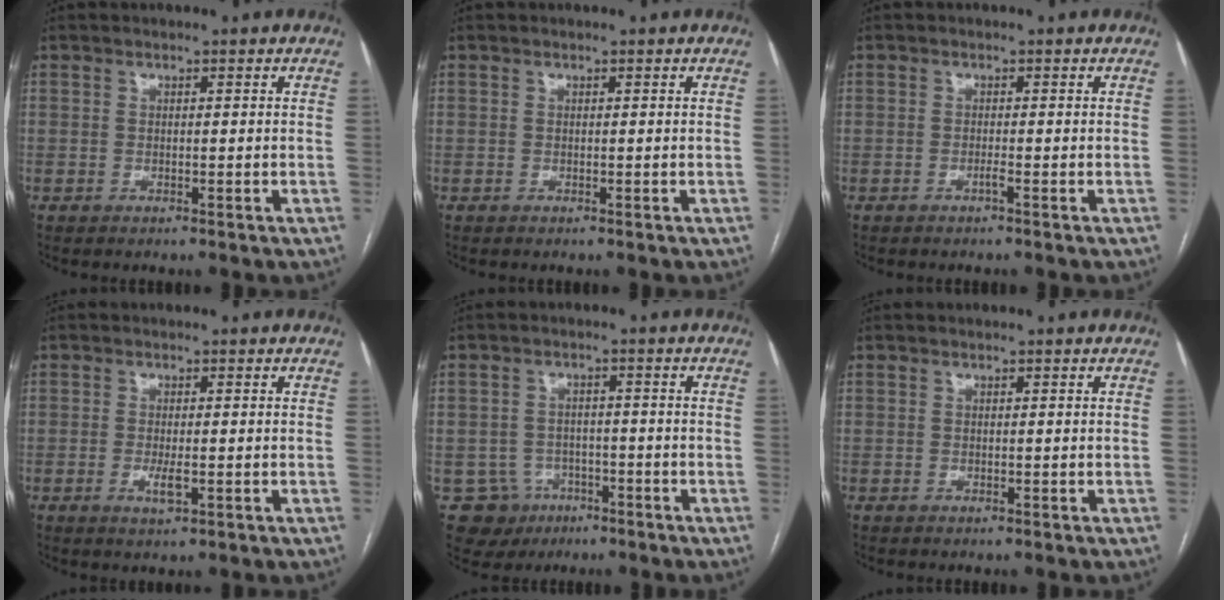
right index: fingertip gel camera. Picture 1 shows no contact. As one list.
[{"total": 0.0}, {"total": 0.7, "force": [-0.4, -0.2, 0.5], "torque": [-0.009, 0.000, -0.009]}, {"total": 2.4, "force": [-0.7, 0.6, 2.3], "torque": [-0.045, -0.004, -0.009]}, {"total": 6.8, "force": [-3.0, 6.1, 0.4], "torque": [-0.005, 0.010, -0.035]}, {"total": 0.0}]